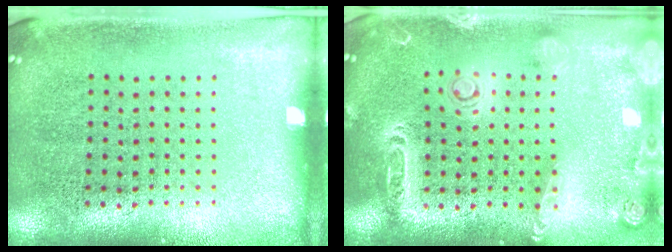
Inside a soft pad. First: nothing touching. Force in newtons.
{"total": 2.1, "press": 2.0, "slide": 0.7}